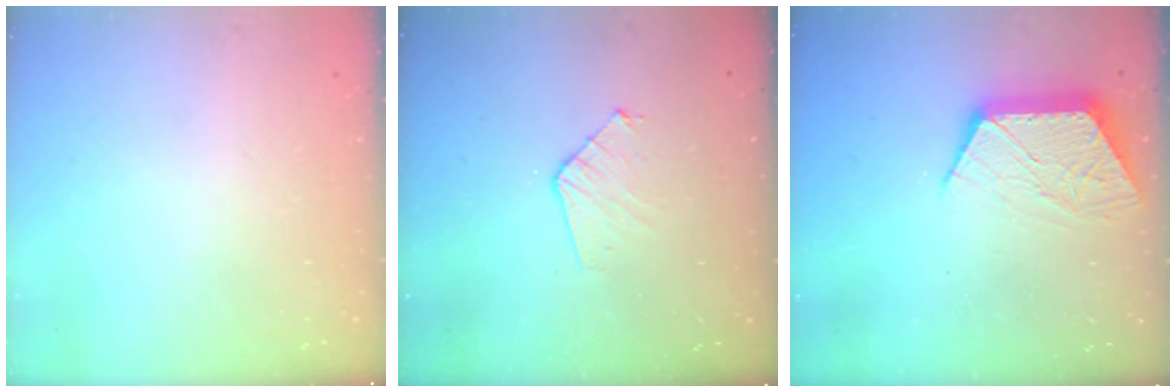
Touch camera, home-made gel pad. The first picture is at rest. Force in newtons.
{"total": 7.4, "press": 7.4, "slide": 0.7}
{"total": 10.6, "press": 10.6, "slide": 0.6}